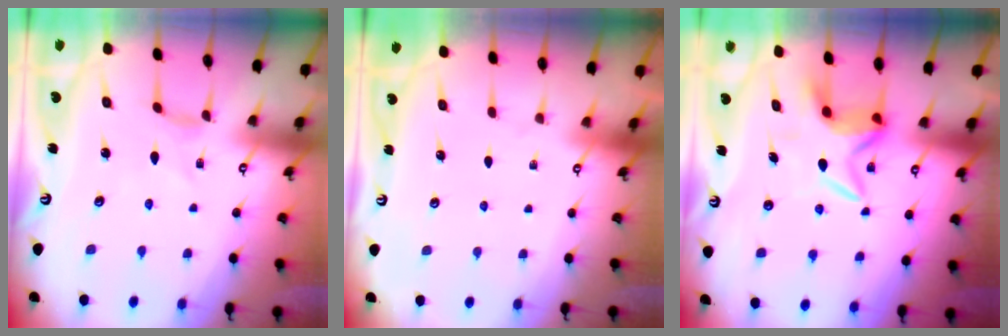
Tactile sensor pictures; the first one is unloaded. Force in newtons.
{"total": 0.0}
{"total": 7.5, "press": 7.5, "slide": 0.7}